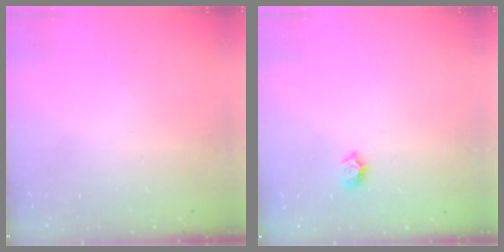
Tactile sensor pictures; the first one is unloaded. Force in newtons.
{"total": 5.7, "press": 5.6, "slide": 0.8}